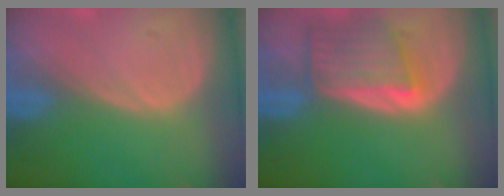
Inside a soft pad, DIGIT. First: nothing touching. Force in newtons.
{"total": 6.4, "press": 6.4, "slide": 0.8}